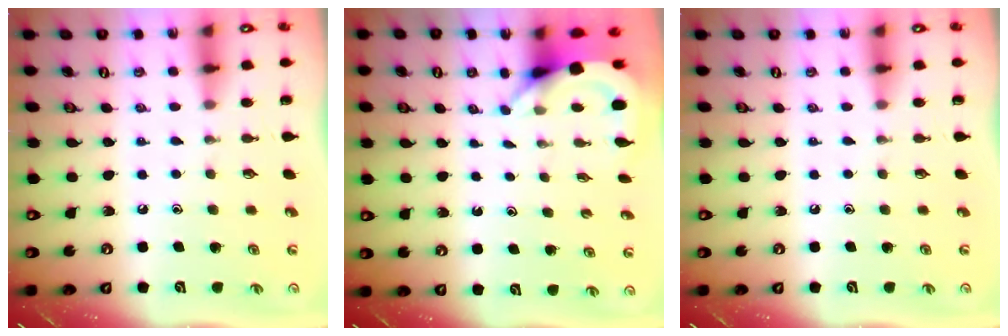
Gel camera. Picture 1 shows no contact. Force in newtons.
{"total": 3.6, "press": 3.6, "slide": 0.2}
{"total": 0.0}